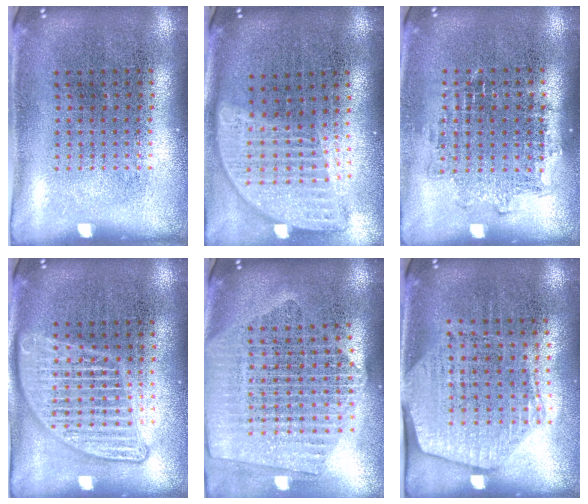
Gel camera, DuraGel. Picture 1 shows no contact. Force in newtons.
{"total": 1.9, "press": 1.6, "slide": 1.1}
{"total": 1.3, "press": 1.1, "slide": 0.7}
{"total": 2.9, "press": 2.9, "slide": 0.3}
{"total": 2.4, "press": 2.1, "slide": 1.1}
{"total": 1.9, "press": 1.7, "slide": 0.8}